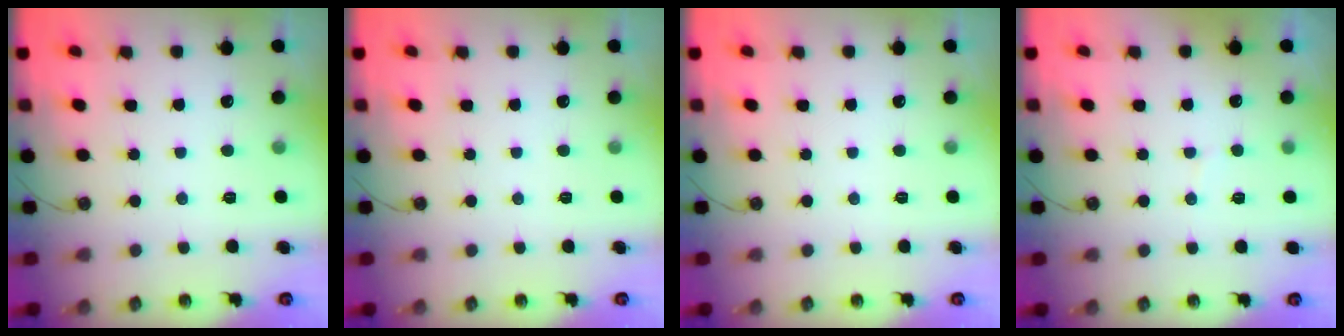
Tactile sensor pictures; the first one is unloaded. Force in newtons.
{"total": 0.0}
{"total": 0.0}
{"total": 2.3, "press": 2.0, "slide": 1.2}